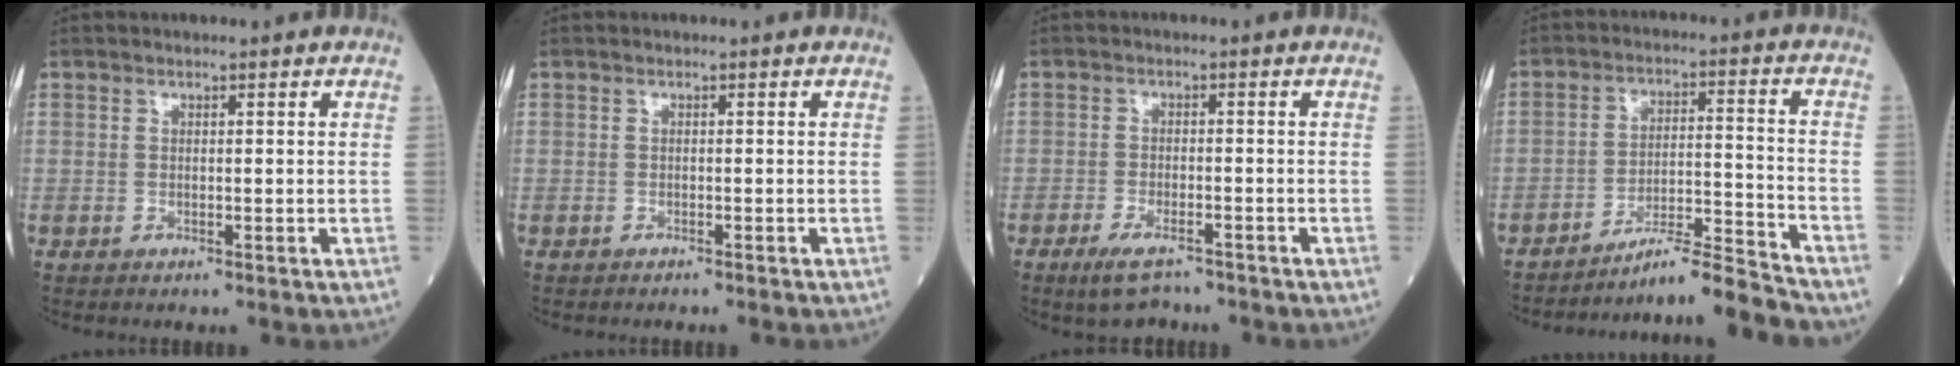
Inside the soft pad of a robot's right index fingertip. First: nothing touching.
{"total": 1.2, "force": [-1.0, -0.1, 0.6], "torque": [-0.009, 0.001, -0.011]}
{"total": 4.4, "force": [-3.4, 1.2, 2.6], "torque": [-0.056, -0.005, -0.054]}
{"total": 9.5, "force": [-9.1, -1.9, 1.8], "torque": [-0.021, 0.018, -0.154]}